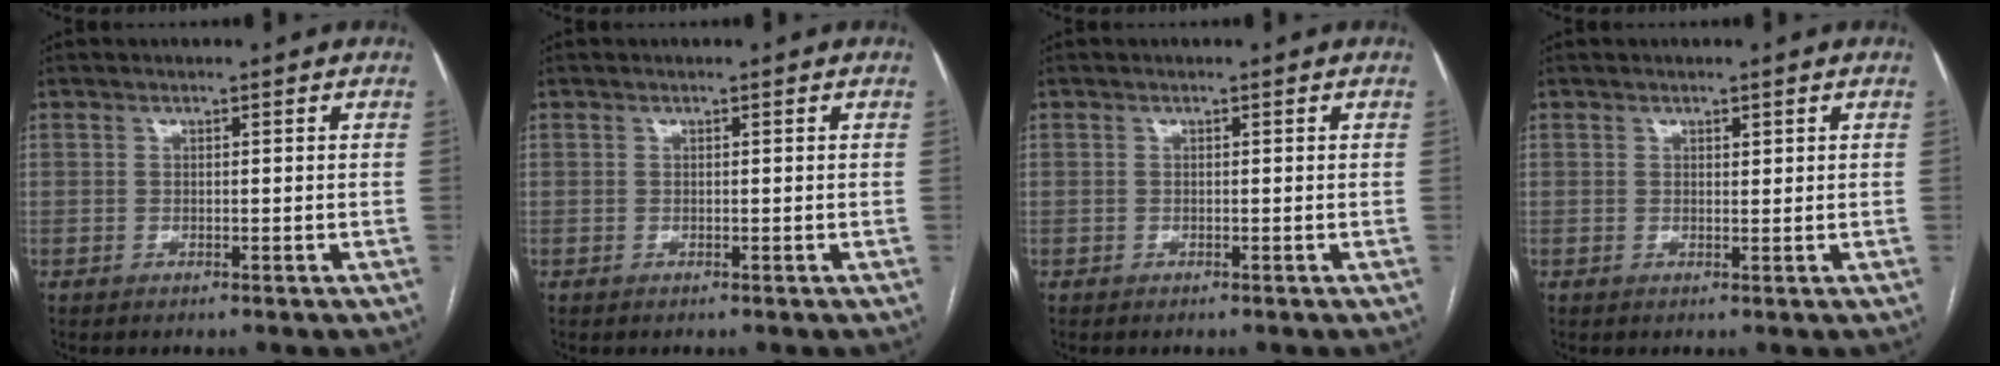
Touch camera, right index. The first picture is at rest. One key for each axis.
{"total": 0.0}
{"total": 0.0}
{"total": 0.8, "fx": 0.5, "fy": 0.4, "fz": 0.5, "tx": -0.006, "ty": -0.003, "tz": 0.007}